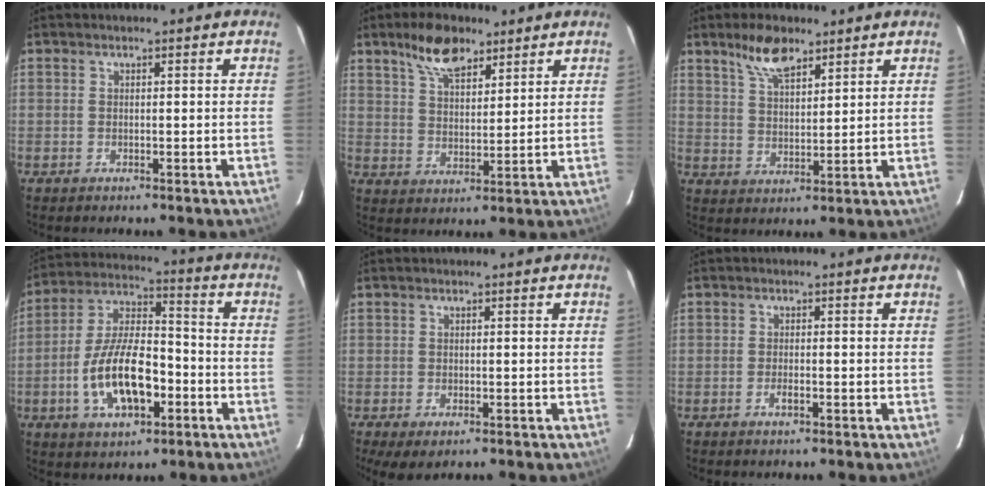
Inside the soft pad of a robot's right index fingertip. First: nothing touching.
{"total": 8.6, "force": [6.1, 3.4, 5.1], "torque": [-0.092, 0.009, 0.110]}
{"total": 7.2, "force": [5.2, 2.4, 4.3], "torque": [-0.078, 0.004, 0.099]}
{"total": 15.4, "force": [-5.0, 6.9, 12.8], "torque": [-0.252, 0.008, -0.082]}
{"total": 4.1, "force": [-2.4, 1.5, 2.9], "torque": [-0.059, -0.022, -0.035]}
{"total": 1.5, "force": [-0.9, 0.3, 1.1], "torque": [-0.025, 0.000, -0.016]}